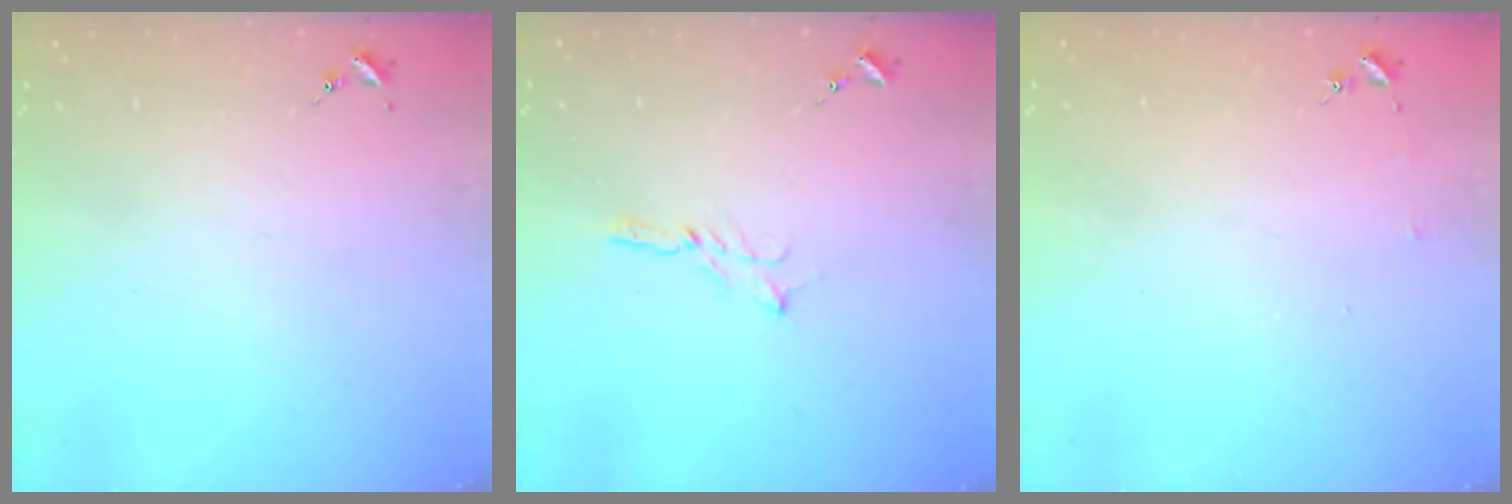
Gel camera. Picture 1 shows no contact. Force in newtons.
{"total": 3.6, "press": 3.6, "slide": 0.1}
{"total": 2.5, "press": 2.5, "slide": 0.2}